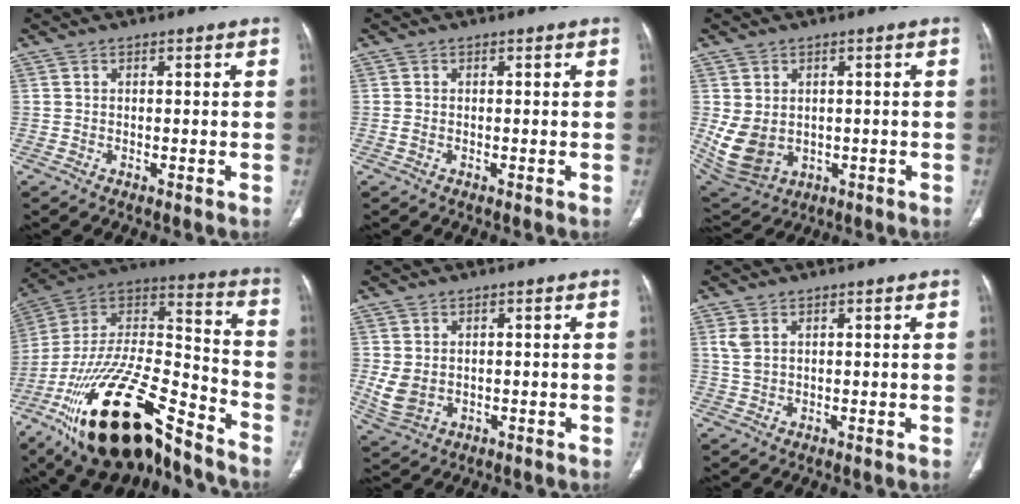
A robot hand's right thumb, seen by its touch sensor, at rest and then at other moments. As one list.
[{"total": 0.8, "force": [-0.2, 0.5, 0.6], "torque": [-0.017, 0.002, -0.003]}, {"total": 9.9, "force": [-0.5, 7.8, 6.0], "torque": [-0.111, -0.006, 0.023]}, {"total": 30.7, "force": [-19.8, 11.5, 20.5], "torque": [-0.379, 0.054, -0.341]}, {"total": 5.3, "force": [0.1, 4.2, 3.3], "torque": [-0.066, -0.009, 0.019]}, {"total": 2.8, "force": [1.2, 1.8, 1.8], "torque": [-0.039, 0.002, 0.032]}]